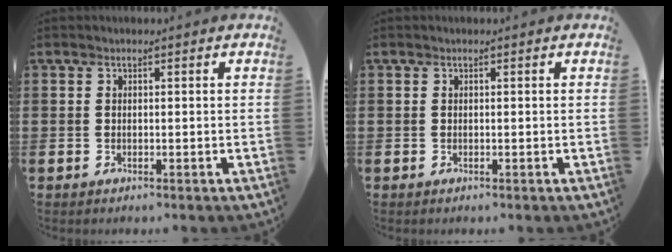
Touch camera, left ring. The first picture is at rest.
{"total": 0.0}